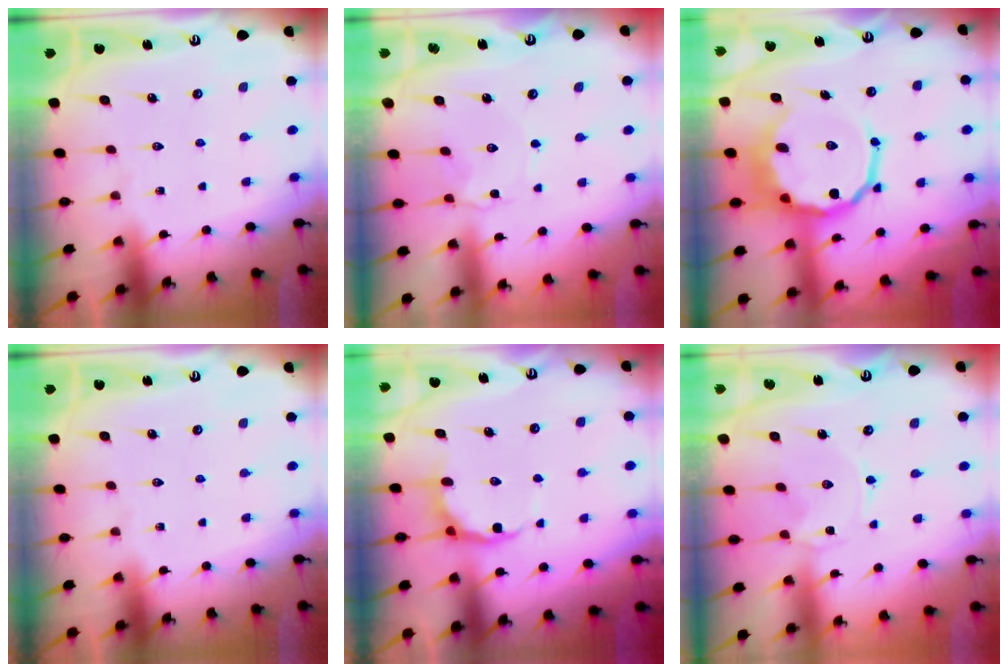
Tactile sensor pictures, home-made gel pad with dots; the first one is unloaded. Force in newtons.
{"total": 1.6, "press": 1.5, "slide": 0.2}
{"total": 13.1, "press": 12.7, "slide": 3.5}
{"total": 0.0}
{"total": 6.7, "press": 6.2, "slide": 2.5}
{"total": 0.0}